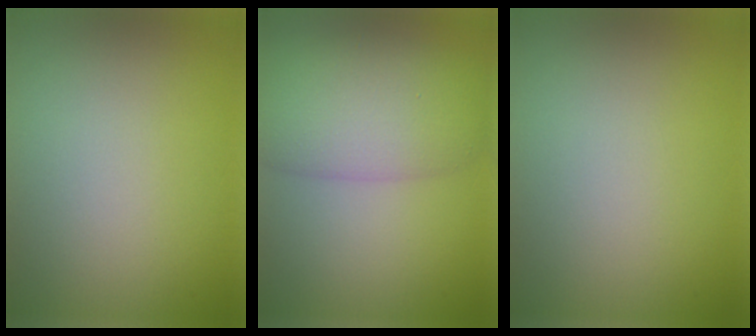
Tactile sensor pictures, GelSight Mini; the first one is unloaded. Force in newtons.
{"total": 7.9, "press": 7.9, "slide": 0.2}
{"total": 0.0}